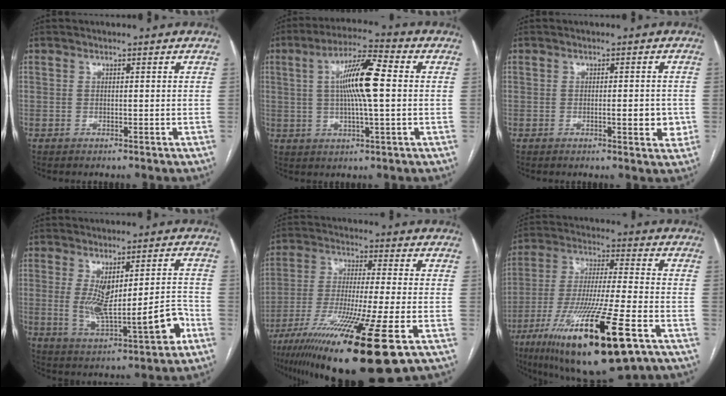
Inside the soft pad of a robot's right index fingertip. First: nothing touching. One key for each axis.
{"total": 10.7, "fx": 1.1, "fy": 1.1, "fz": 10.6, "tx": -0.195, "ty": 0.012, "tz": 0.016}
{"total": 3.7, "fx": -0.6, "fy": 1.1, "fz": 3.5, "tx": -0.047, "ty": -0.003, "tz": -0.006}
{"total": 12.2, "fx": -1.9, "fy": 2.9, "fz": 11.7, "tx": -0.189, "ty": 0.007, "tz": -0.013}
{"total": 20.5, "fx": -11.1, "fy": 0.4, "fz": 17.3, "tx": -0.293, "ty": -0.054, "tz": -0.192}
{"total": 22.4, "fx": -11.5, "fy": 2.4, "fz": 19.1, "tx": -0.347, "ty": -0.051, "tz": -0.196}